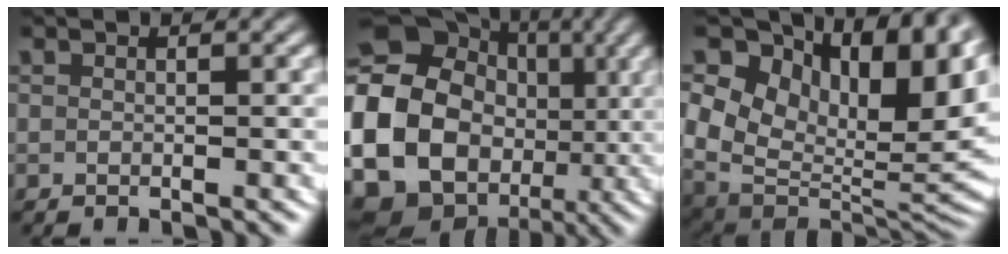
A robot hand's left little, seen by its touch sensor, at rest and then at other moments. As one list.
[{"total": 23.6, "force": [-2.0, 20.8, 11.1], "torque": [-0.287, -0.070, -0.031]}, {"total": 16.3, "force": [0.6, 12.1, 11.0], "torque": [-0.189, -0.048, 0.027]}]